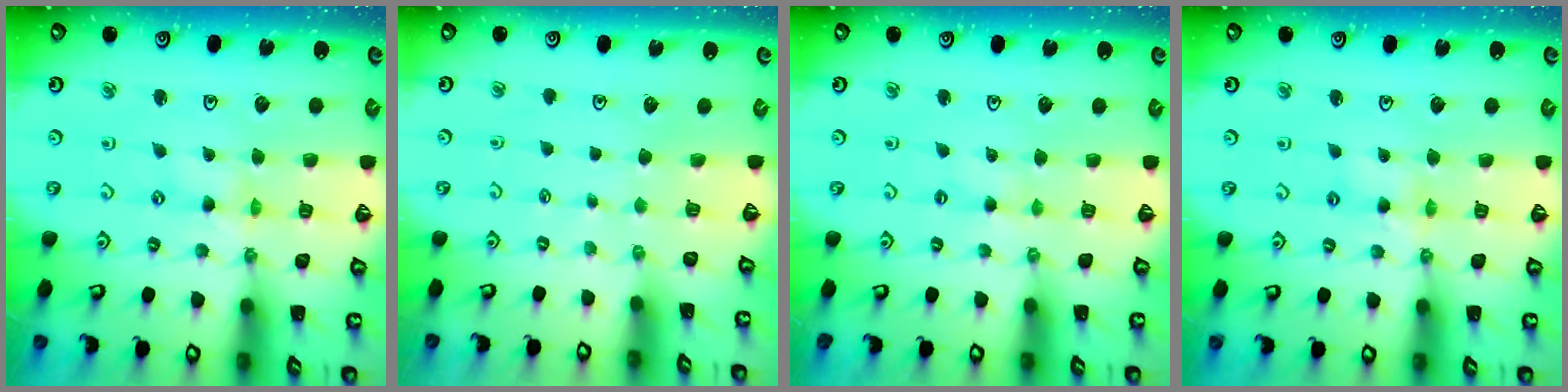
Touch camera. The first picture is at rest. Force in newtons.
{"total": 0.6, "press": 0.6, "slide": 0.1}
{"total": 0.0}
{"total": 4.3, "press": 4.3, "slide": 0.5}